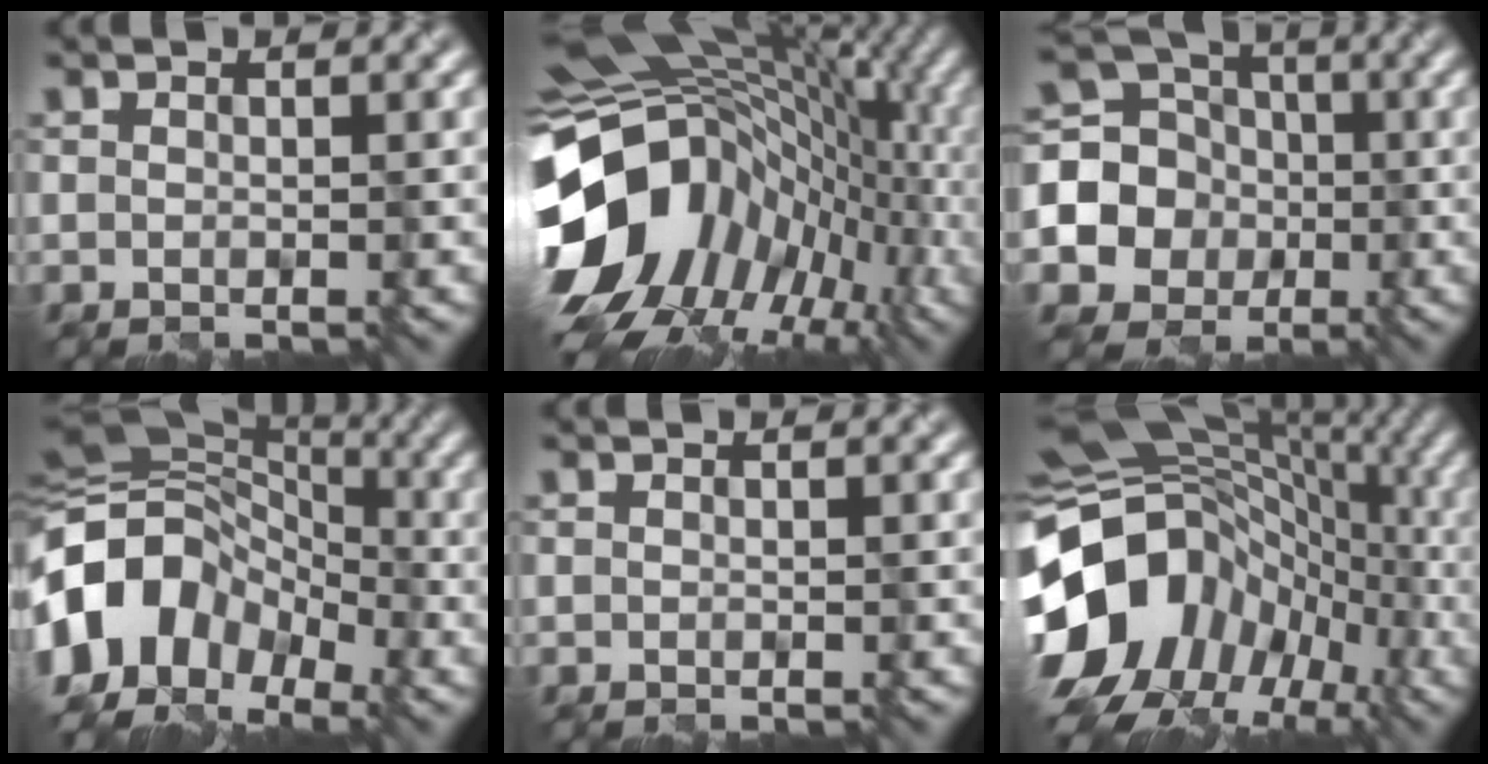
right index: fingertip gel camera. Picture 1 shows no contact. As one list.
[{"total": 15.0, "force": [-1.6, 11.6, 9.5], "torque": [-0.172, 0.000, -0.018]}, {"total": 10.0, "force": [-1.7, 9.1, 3.8], "torque": [-0.089, -0.002, -0.064]}, {"total": 13.3, "force": [-5.2, 9.7, 7.5], "torque": [-0.164, 0.005, -0.117]}, {"total": 0.0}, {"total": 13.7, "force": [-2.7, 11.0, 7.6], "torque": [-0.137, 0.007, -0.070]}]